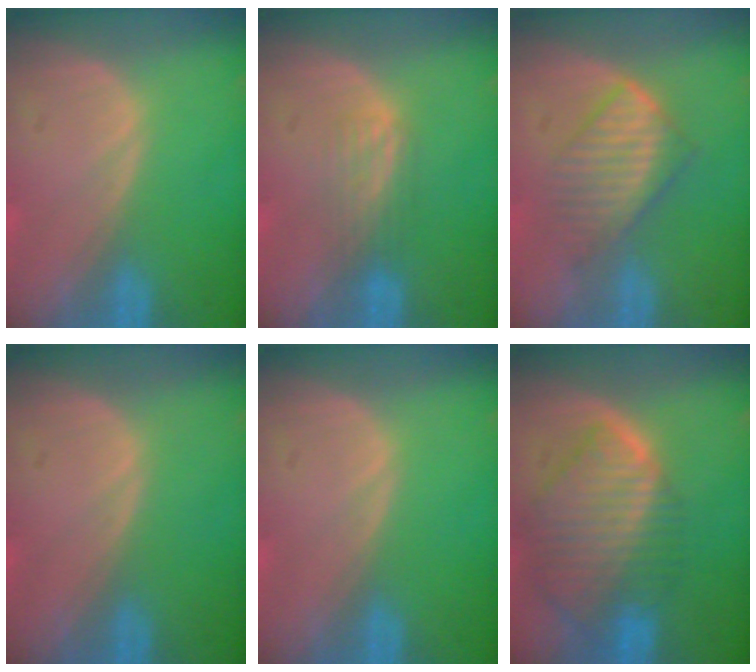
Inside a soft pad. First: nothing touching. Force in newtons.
{"total": 2.6, "press": 2.6, "slide": 0.4}
{"total": 5.9, "press": 5.6, "slide": 1.7}
{"total": 0.0}
{"total": 0.0}
{"total": 10.1, "press": 8.7, "slide": 5.1}